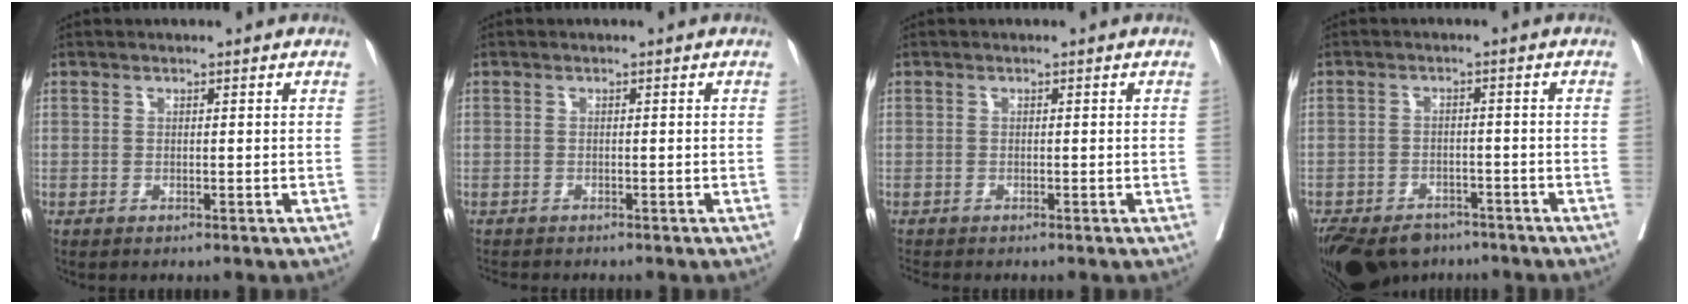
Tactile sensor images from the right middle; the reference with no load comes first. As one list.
[{"total": 2.5, "force": [-2.3, 0.4, 0.7], "torque": [-0.019, -0.008, -0.035]}, {"total": 1.2, "force": [-1.2, -0.1, 0.2], "torque": [-0.015, -0.007, -0.023]}, {"total": 14.1, "force": [-10.2, 8.1, 5.6], "torque": [-0.152, -0.017, -0.141]}]